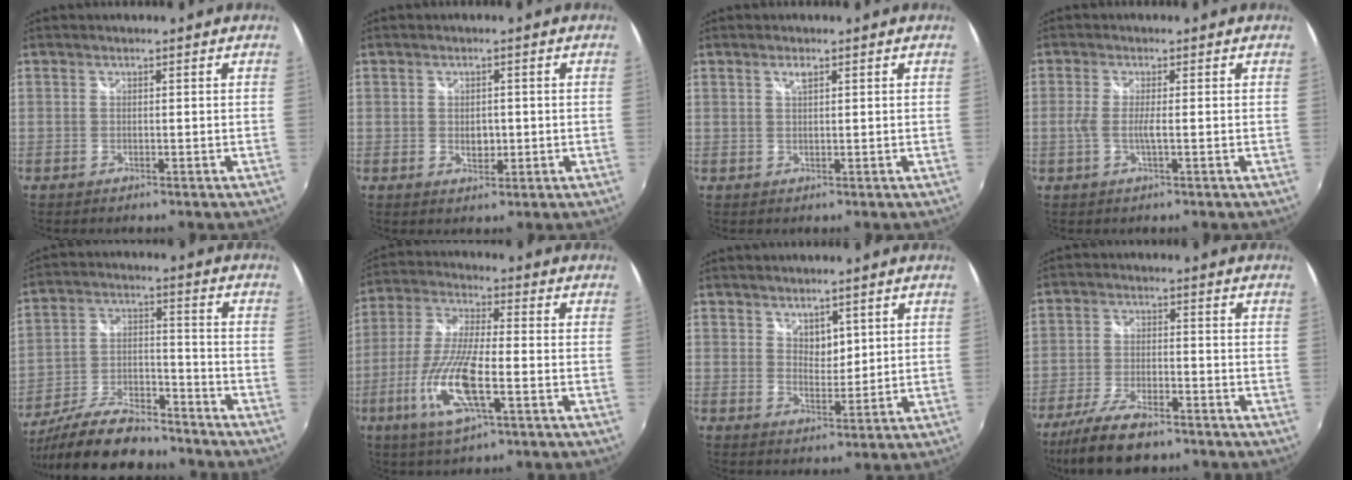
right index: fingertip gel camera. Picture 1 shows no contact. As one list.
[{"total": 2.6, "force": [-0.2, 1.9, 1.8], "torque": [-0.028, -0.002, -0.003]}, {"total": 1.4, "force": [0.9, 0.3, 1.0], "torque": [-0.017, 0.002, 0.014]}, {"total": 2.7, "force": [-0.6, -0.3, 2.6], "torque": [-0.055, -0.004, -0.014]}, {"total": 17.4, "force": [-14.5, 5.1, 8.2], "torque": [-0.164, -0.011, -0.235]}, {"total": 13.6, "force": [-4.7, 3.2, 12.3], "torque": [-0.266, -0.014, -0.093]}, {"total": 3.6, "force": [2.3, 2.1, 1.8], "torque": [-0.022, -0.003, 0.041]}, {"total": 11.6, "force": [-8.9, 3.6, 6.5], "torque": [-0.150, -0.025, -0.158]}]